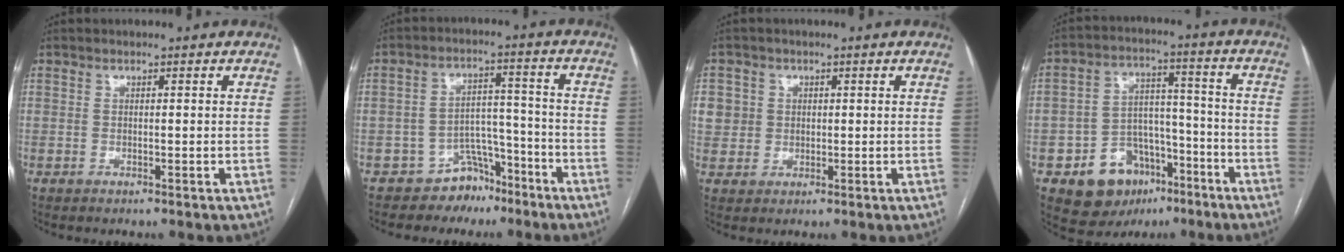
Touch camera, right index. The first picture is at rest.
{"total": 6.3, "force": [-4.8, 4.0, 0.9], "torque": [-0.005, 0.034, -0.072]}
{"total": 5.7, "force": [1.7, 5.4, 0.7], "torque": [-0.012, 0.010, 0.042]}
{"total": 11.9, "force": [-6.4, 8.5, 5.4], "torque": [-0.084, 0.031, -0.093]}